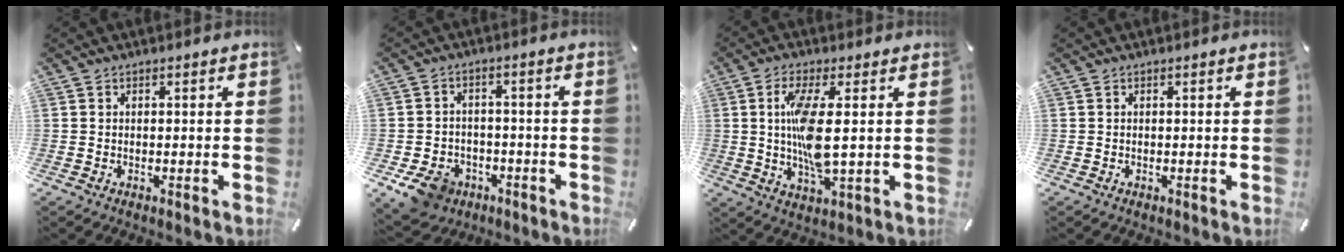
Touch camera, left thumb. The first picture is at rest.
{"total": 8.8, "force": [-4.7, 6.4, 3.6], "torque": [-0.074, 0.032, -0.086]}
{"total": 11.1, "force": [0.9, 2.9, 10.6], "torque": [-0.228, -0.015, 0.010]}
{"total": 0.0}